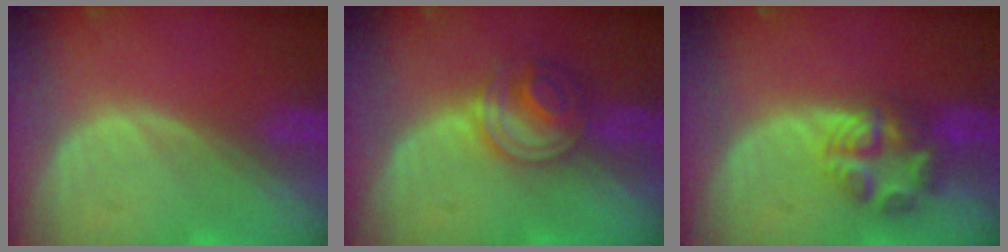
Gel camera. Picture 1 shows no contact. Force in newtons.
{"total": 6.1, "press": 5.4, "slide": 2.8}
{"total": 6.1, "press": 6.0, "slide": 1.2}